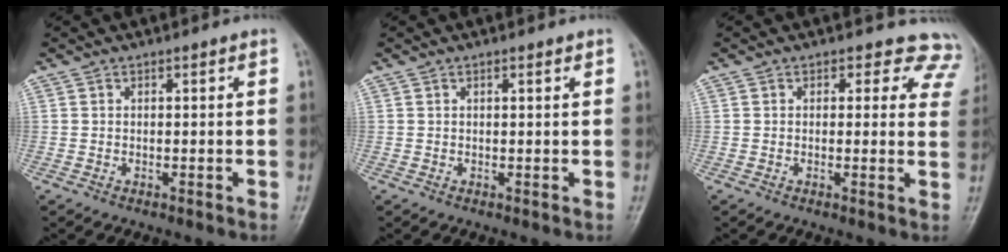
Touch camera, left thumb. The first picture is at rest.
{"total": 0.6, "force": [0.3, 0.1, 0.5], "torque": [-0.008, 0.002, 0.003]}
{"total": 7.5, "force": [6.1, 4.3, 0.7], "torque": [0.052, -0.019, 0.030]}